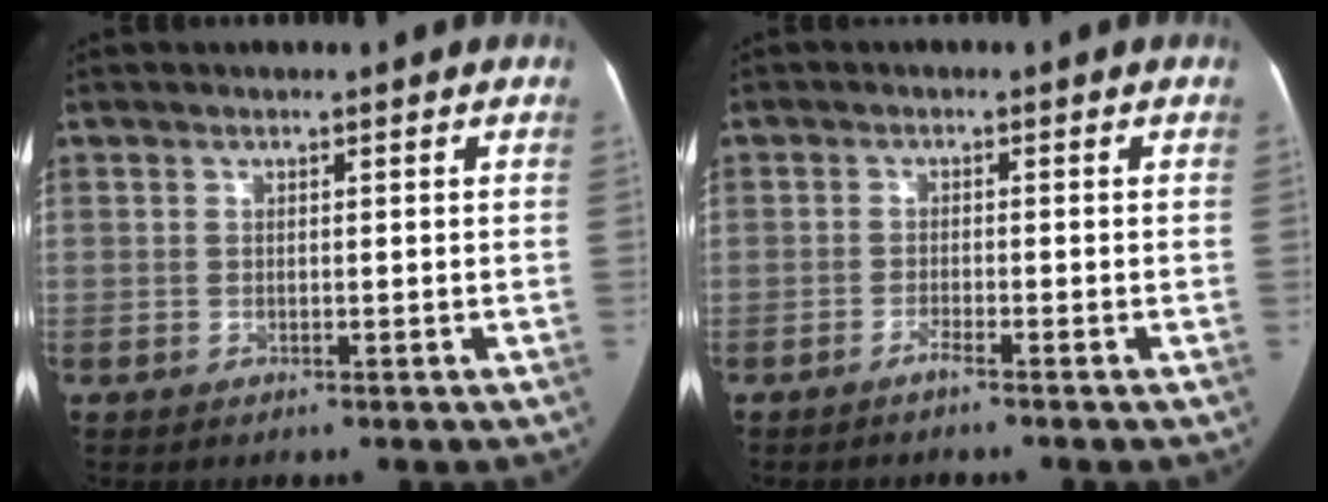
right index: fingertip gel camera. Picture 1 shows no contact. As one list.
[{"total": 1.3, "force": [-1.2, -0.1, 0.6], "torque": [-0.013, 0.001, -0.024]}]